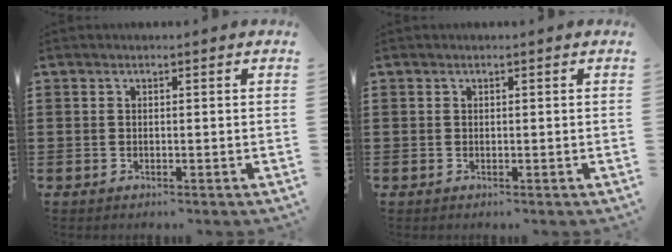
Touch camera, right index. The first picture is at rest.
{"total": 0.0}